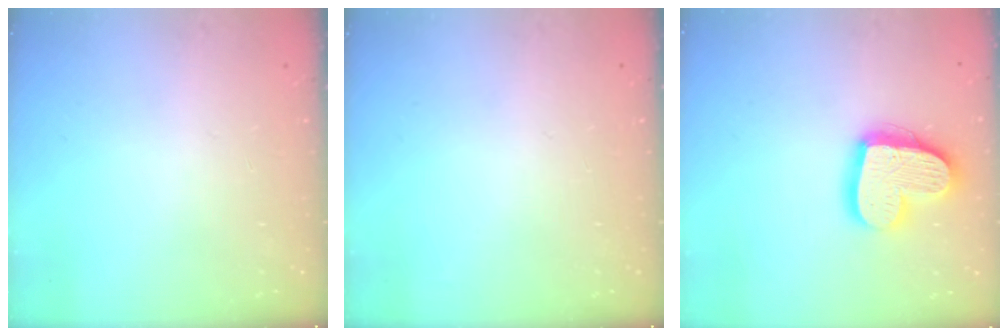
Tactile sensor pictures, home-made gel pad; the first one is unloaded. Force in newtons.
{"total": 0.0}
{"total": 17.9, "press": 17.9, "slide": 1.4}